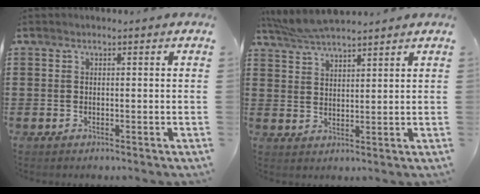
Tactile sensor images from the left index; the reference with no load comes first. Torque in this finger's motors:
{"motor_torque": [0.71, -0.62, 0.14, 0.10]}